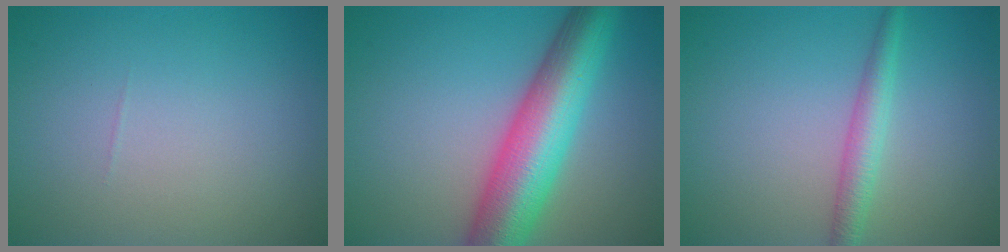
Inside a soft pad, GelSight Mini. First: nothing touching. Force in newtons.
{"total": 9.9, "press": 9.9, "slide": 0.2}
{"total": 2.5, "press": 2.5, "slide": 0.1}